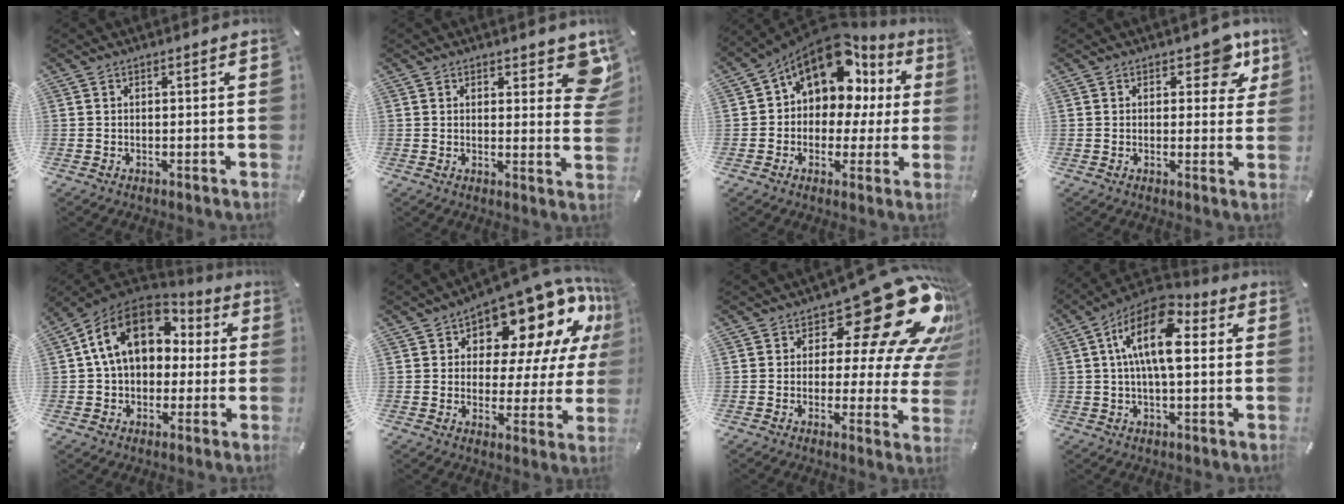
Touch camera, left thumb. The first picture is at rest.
{"total": 7.4, "force": [4.1, 3.7, 5.0], "torque": [-0.038, -0.027, 0.066]}
{"total": 14.7, "force": [7.6, 9.8, 8.0], "torque": [-0.138, -0.045, 0.139]}
{"total": 8.1, "force": [4.3, 4.7, 5.0], "torque": [-0.036, -0.022, 0.067]}
{"total": 16.3, "force": [3.7, 12.4, 9.9], "torque": [-0.187, 0.002, 0.065]}
{"total": 16.5, "force": [11.0, 8.1, 9.2], "torque": [-0.132, -0.093, 0.184]}
{"total": 22.2, "force": [11.7, 9.0, 16.6], "torque": [-0.215, -0.087, 0.186]}
{"total": 14.7, "force": [3.2, 7.0, 12.6], "torque": [-0.231, -0.008, 0.054]}